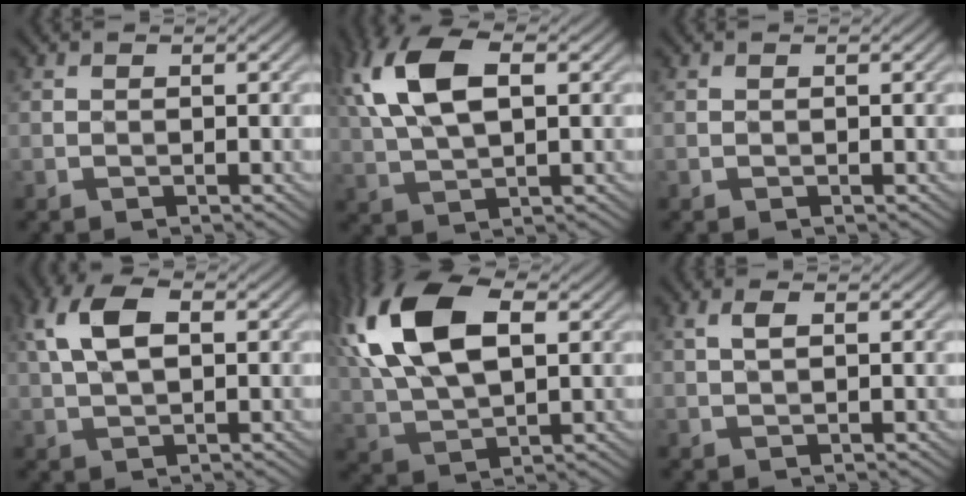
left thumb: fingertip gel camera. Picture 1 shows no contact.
{"total": 11.0, "force": [3.5, 5.2, 9.0], "torque": [-0.210, 0.020, 0.064]}
{"total": 0.0}
{"total": 7.2, "force": [1.9, 3.6, 5.9], "torque": [-0.131, 0.018, 0.032]}
{"total": 15.5, "force": [5.0, 8.1, 12.2], "torque": [-0.279, 0.027, 0.090]}
{"total": 1.9, "force": [0.7, 0.6, 1.7], "torque": [-0.042, 0.006, 0.015]}